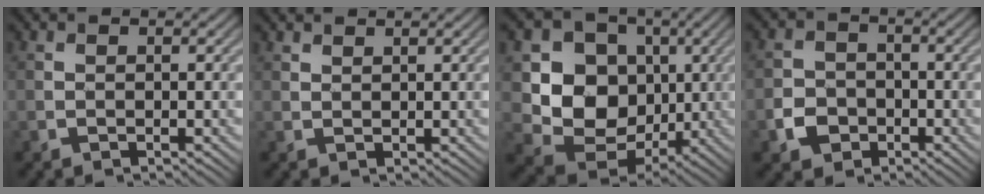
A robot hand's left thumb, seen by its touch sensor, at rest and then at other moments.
{"total": 1.1, "force": [1.1, 0.1, 0.2], "torque": [-0.010, 0.001, 0.024]}
{"total": 10.1, "force": [1.1, 8.6, 5.2], "torque": [-0.116, -0.019, 0.010]}
{"total": 3.9, "force": [-1.7, 3.2, 1.3], "torque": [-0.027, -0.003, -0.036]}